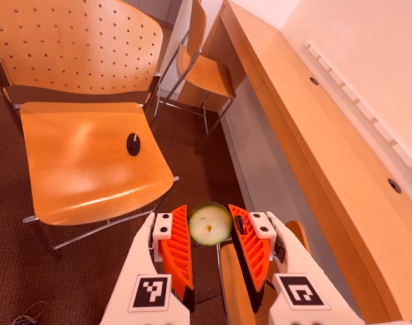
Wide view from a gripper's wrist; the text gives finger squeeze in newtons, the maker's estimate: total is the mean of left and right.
{"total": 7.8, "left": 7.5, "right": 8.2}